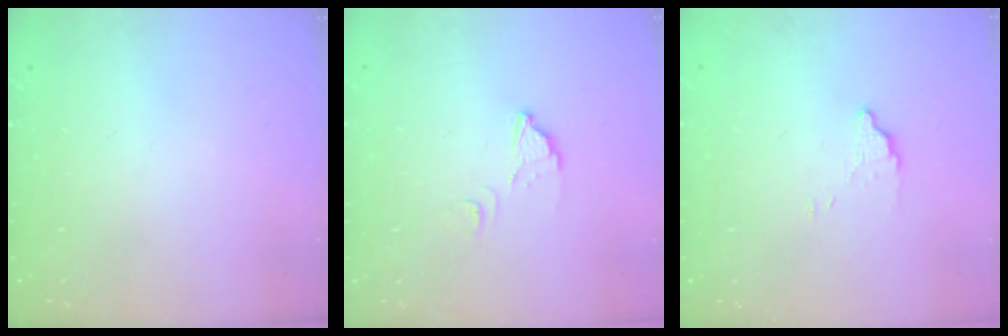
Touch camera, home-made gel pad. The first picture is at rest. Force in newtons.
{"total": 2.7, "press": 2.7, "slide": 0.3}
{"total": 2.4, "press": 2.4, "slide": 0.0}